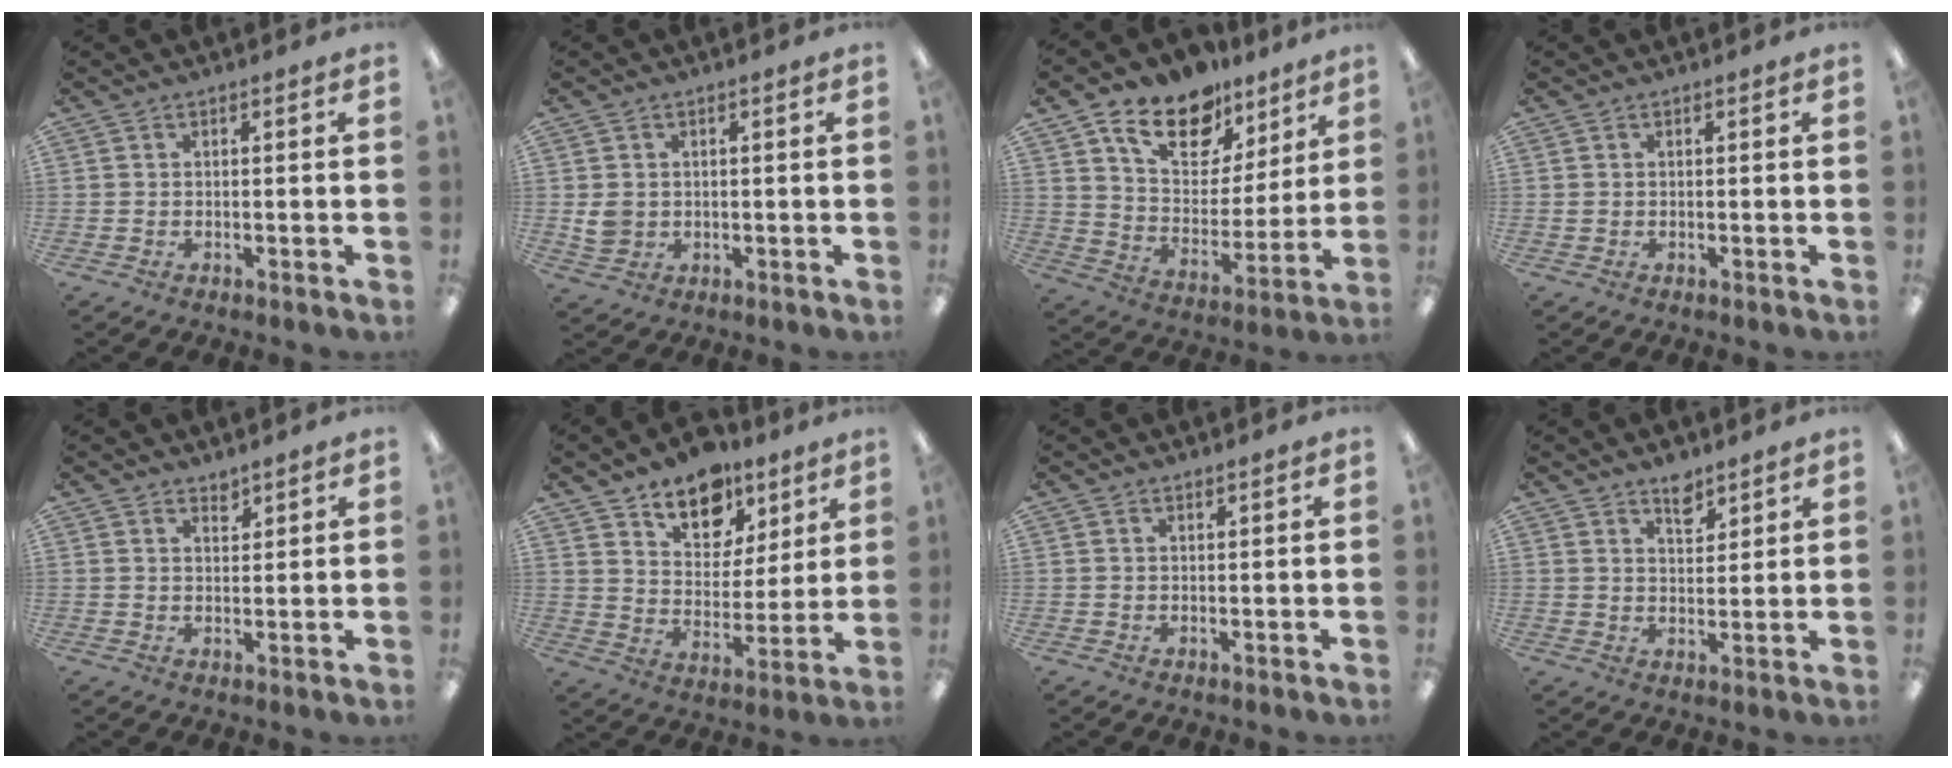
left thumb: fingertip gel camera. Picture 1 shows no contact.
{"total": 3.9, "force": [0.5, 3.5, 1.6], "torque": [-0.016, 0.000, 0.011]}
{"total": 15.7, "force": [10.8, 9.2, 6.9], "torque": [-0.124, -0.061, 0.197]}
{"total": 0.6, "force": [0.2, 0.5, 0.1], "torque": [-0.002, 0.005, 0.001]}
{"total": 2.3, "force": [2.2, 0.8, 0.1], "torque": [0.003, -0.014, 0.040]}
{"total": 12.4, "force": [9.0, 7.6, 3.9], "torque": [-0.063, -0.061, 0.168]}
{"total": 0.8, "force": [0.7, 0.4, 0.1], "torque": [-0.003, 0.000, 0.013]}
{"total": 5.3, "force": [4.1, 2.5, 2.1], "torque": [-0.019, -0.025, 0.070]}